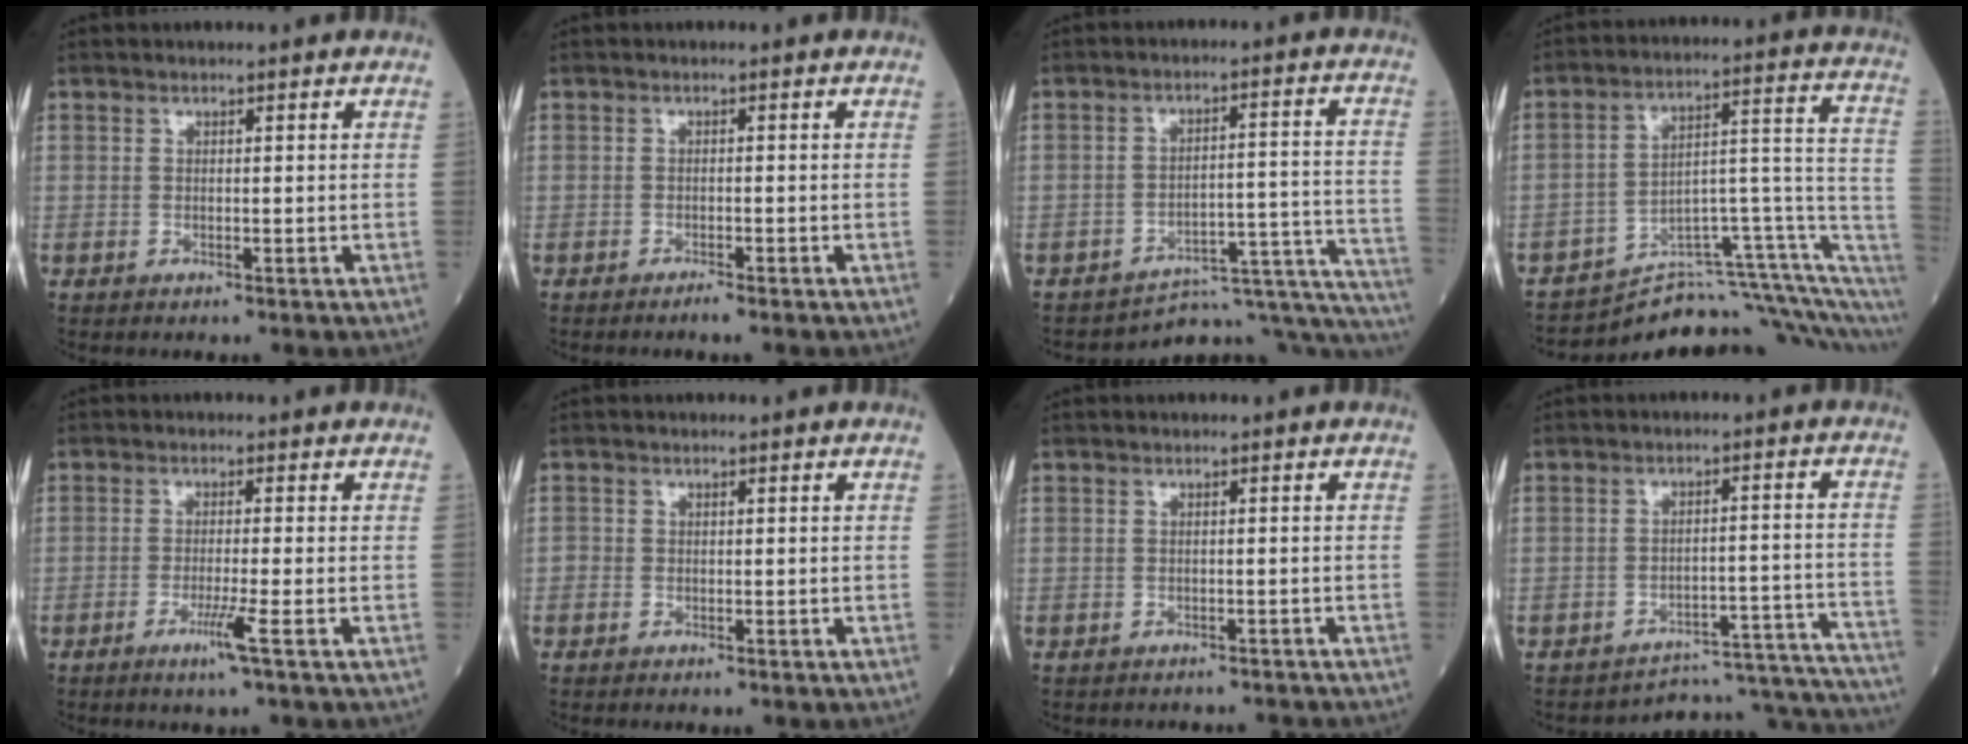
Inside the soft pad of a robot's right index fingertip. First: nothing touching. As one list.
[{"total": 1.1, "force": [-1.0, -0.2, 0.5], "torque": [-0.012, 0.000, -0.017]}, {"total": 17.4, "force": [-17.2, 1.1, 2.6], "torque": [0.032, 0.051, -0.217]}, {"total": 14.8, "force": [-12.4, 1.4, 7.9], "torque": [-0.074, 0.094, -0.175]}, {"total": 3.5, "force": [-1.7, -0.9, 3.0], "torque": [-0.060, -0.010, -0.036]}, {"total": 0.7, "force": [-0.3, 0.5, 0.3], "torque": [0.000, 0.002, -0.009]}, {"total": 4.0, "force": [-3.9, 1.0, 0.4], "torque": [0.000, 0.000, -0.044]}, {"total": 16.6, "force": [-16.5, 0.7, 0.7], "torque": [0.030, 0.041, -0.205]}]